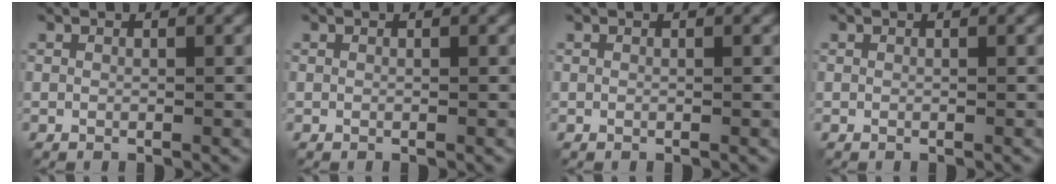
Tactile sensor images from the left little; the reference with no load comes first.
{"total": 0.0}
{"total": 0.0}
{"total": 0.0}